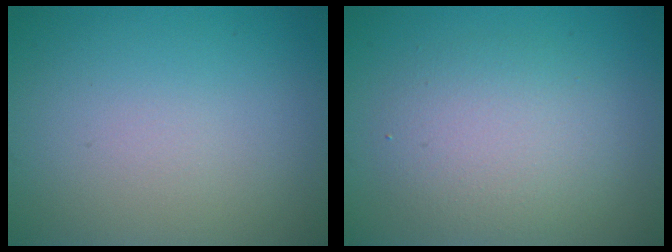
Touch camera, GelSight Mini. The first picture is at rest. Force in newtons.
{"total": 4.2, "press": 4.2, "slide": 0.1}